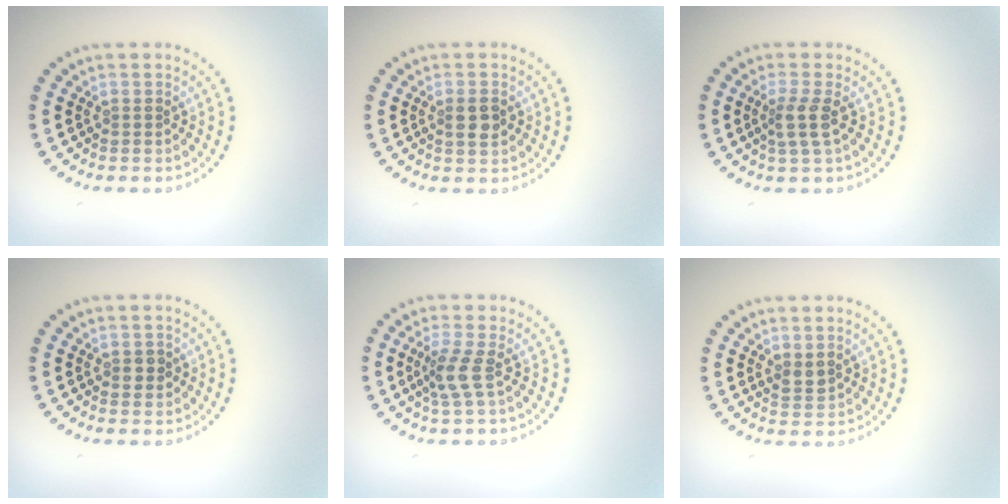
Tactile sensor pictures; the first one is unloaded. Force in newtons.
{"total": 2.0, "press": 1.9, "slide": 0.4}
{"total": 2.3, "press": 1.9, "slide": 1.4}
{"total": 1.3, "press": 1.3, "slide": 0.0}
{"total": 2.4, "press": 1.8, "slide": 1.6}
{"total": 1.2, "press": 1.1, "slide": 0.5}